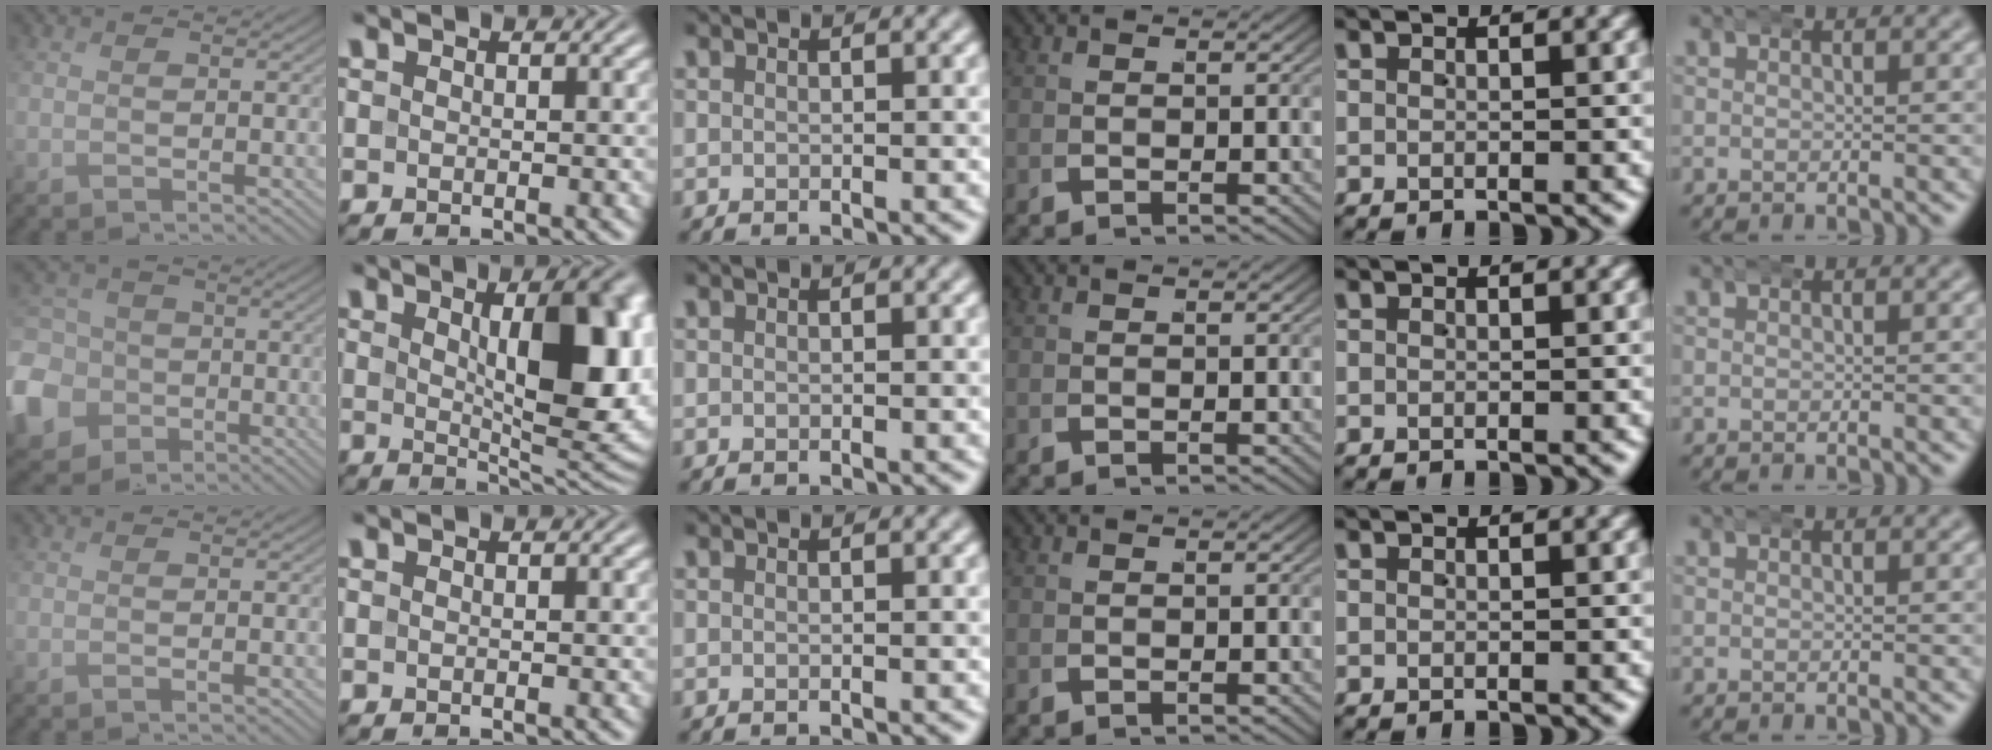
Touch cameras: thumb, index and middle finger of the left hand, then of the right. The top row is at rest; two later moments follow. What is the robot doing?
{"motion": "wrap", "object": "aluminum foil"}